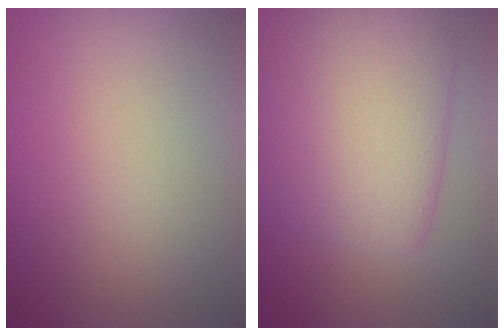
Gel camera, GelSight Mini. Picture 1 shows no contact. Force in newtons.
{"total": 9.3, "press": 9.3, "slide": 0.2}